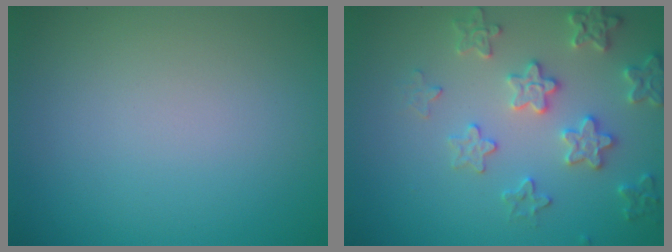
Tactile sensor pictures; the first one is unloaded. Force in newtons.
{"total": 3.8, "press": 3.7, "slide": 0.7}